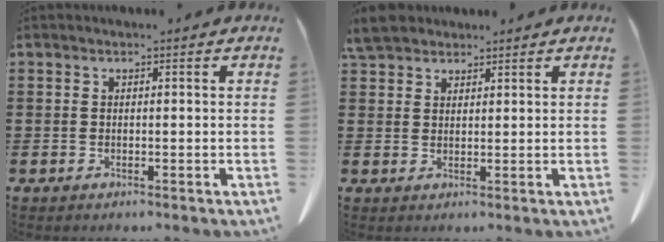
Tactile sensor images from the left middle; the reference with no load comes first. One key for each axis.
{"total": 4.3, "fx": 3.8, "fy": 1.7, "fz": 1.4, "tx": -0.040, "ty": 0.003, "tz": 0.074}